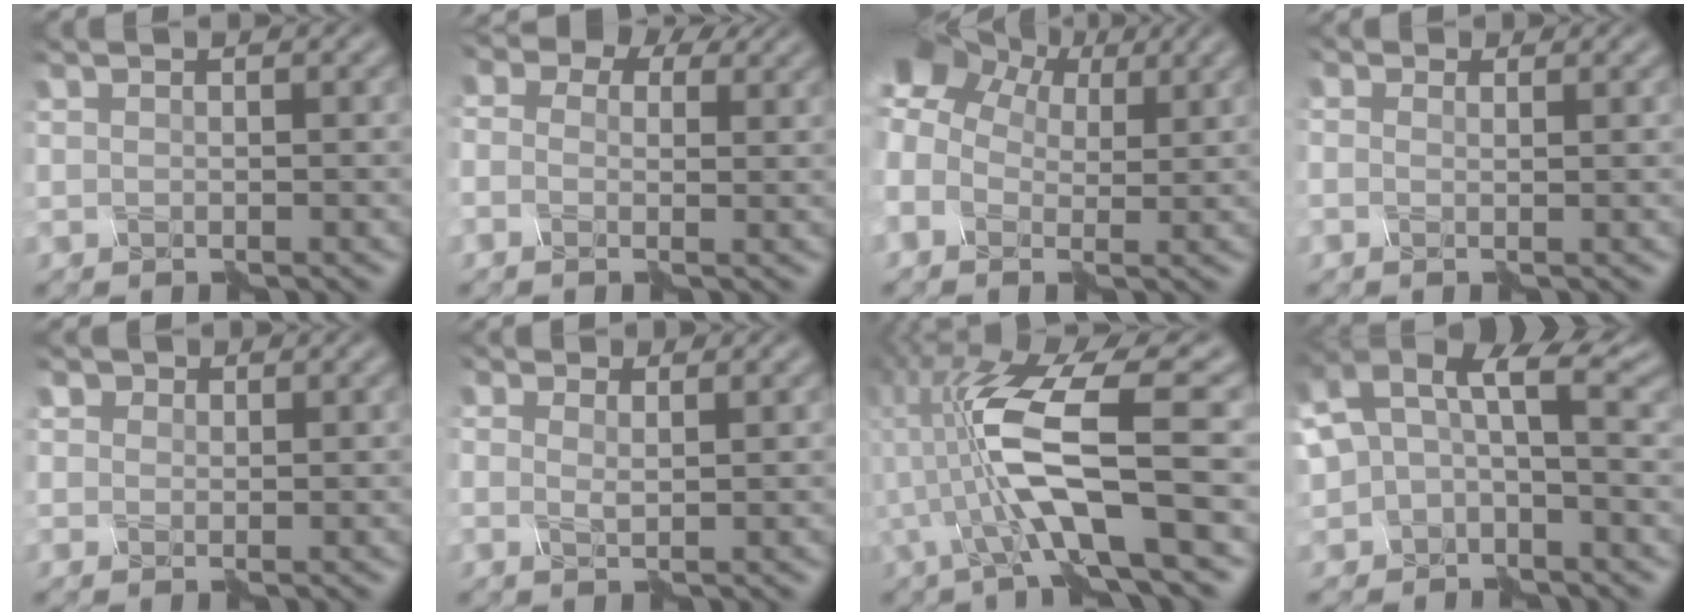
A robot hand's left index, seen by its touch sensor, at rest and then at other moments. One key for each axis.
{"total": 8.3, "fx": 3.6, "fy": 5.8, "fz": 4.7, "tx": -0.073, "ty": 0.021, "tz": 0.028}
{"total": 7.6, "fx": 1.6, "fy": 5.6, "fz": 4.9, "tx": -0.118, "ty": 0.024, "tz": 0.035}
{"total": 1.1, "fx": 0.5, "fy": 1.0, "fz": 0.4, "tx": -0.001, "ty": 0.007, "tz": -0.010}
{"total": 1.1, "fx": 0.5, "fy": 1.0, "fz": -0.2, "tx": 0.001, "ty": 0.000, "tz": 0.009}
{"total": 1.3, "fx": 0.6, "fy": 0.9, "fz": 0.7, "tx": -0.006, "ty": 0.004, "tz": -0.006}
{"total": 9.8, "fx": -2.1, "fy": 1.6, "fz": 9.4, "tx": -0.190, "ty": 0.015, "tz": -0.037}
{"total": 7.1, "fx": 2.0, "fy": 4.4, "fz": 5.2, "tx": -0.119, "ty": 0.010, "tz": 0.037}